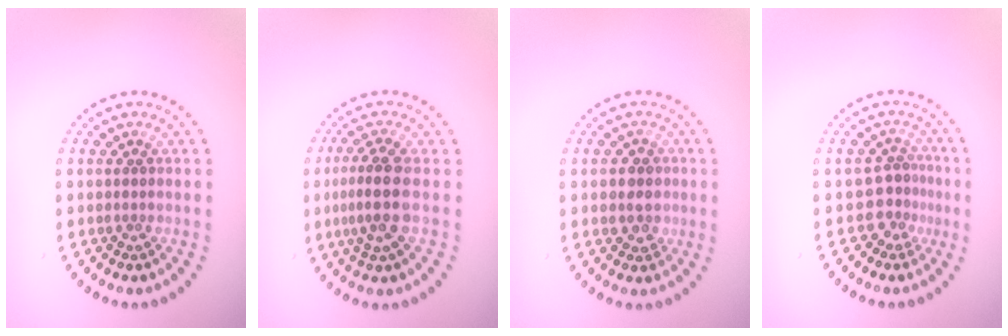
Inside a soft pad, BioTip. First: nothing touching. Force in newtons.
{"total": 3.5, "press": 3.1, "slide": 1.7}
{"total": 2.3, "press": 2.1, "slide": 0.8}
{"total": 2.7, "press": 1.9, "slide": 1.8}